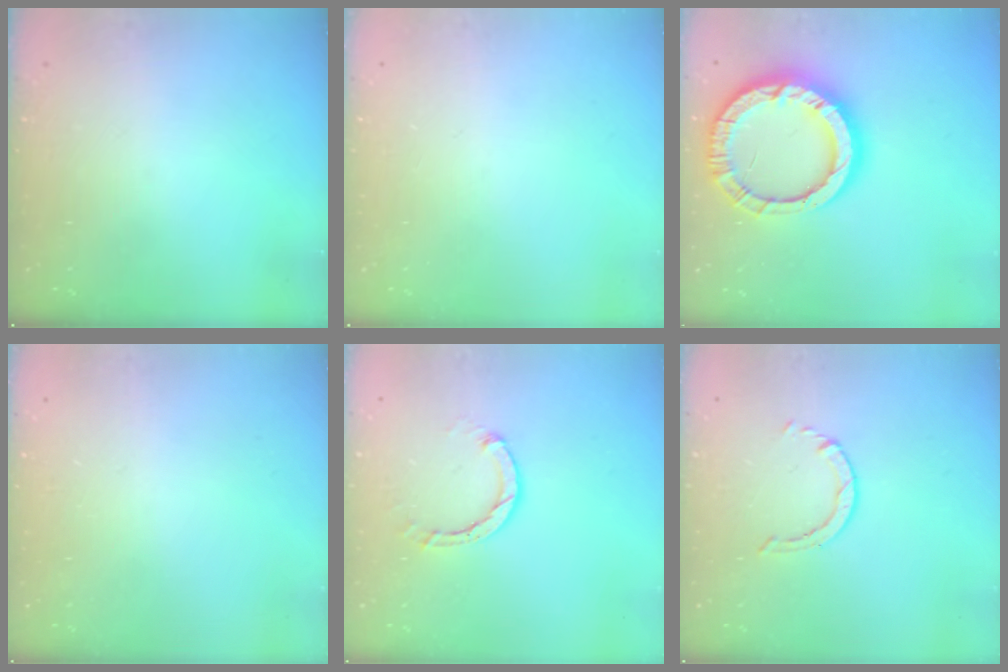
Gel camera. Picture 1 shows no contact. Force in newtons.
{"total": 0.0}
{"total": 17.5, "press": 17.4, "slide": 1.5}
{"total": 2.4, "press": 2.4, "slide": 0.2}
{"total": 3.0, "press": 3.0, "slide": 0.4}
{"total": 0.8, "press": 0.7, "slide": 0.1}